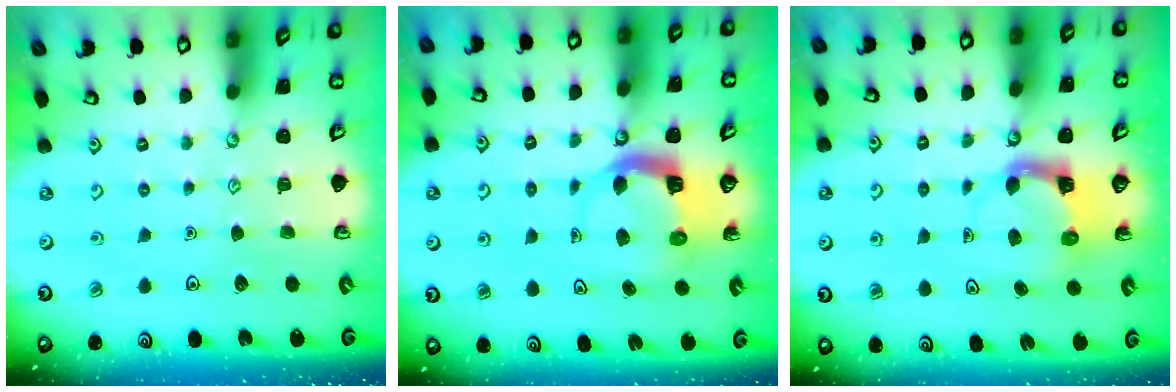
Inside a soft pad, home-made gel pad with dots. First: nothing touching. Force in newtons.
{"total": 5.7, "press": 5.6, "slide": 0.5}
{"total": 3.9, "press": 3.9, "slide": 0.4}